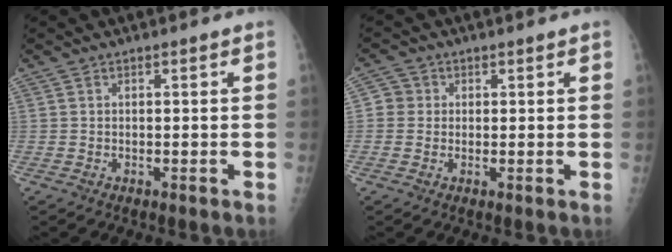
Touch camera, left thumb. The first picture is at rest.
{"total": 2.8, "force": [0.4, 2.7, 0.6], "torque": [0.010, 0.004, 0.000]}